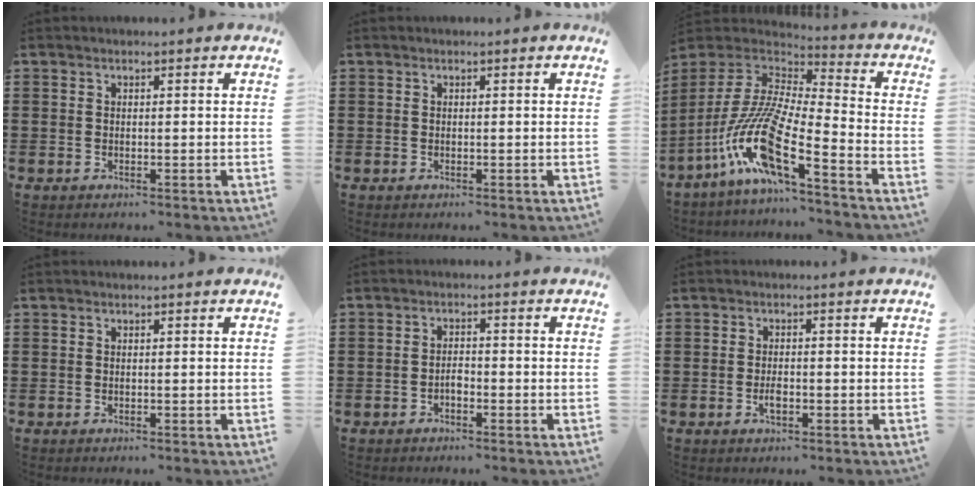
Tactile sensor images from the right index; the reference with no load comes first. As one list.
[{"total": 0.0}, {"total": 14.0, "force": [-7.9, 2.0, 11.3], "torque": [-0.261, -0.020, -0.165]}, {"total": 0.0}, {"total": 1.8, "force": [-0.9, 0.8, 1.3], "torque": [-0.027, 0.002, -0.018]}, {"total": 2.1, "force": [-0.8, 0.8, 1.8], "torque": [-0.035, -0.001, -0.013]}]